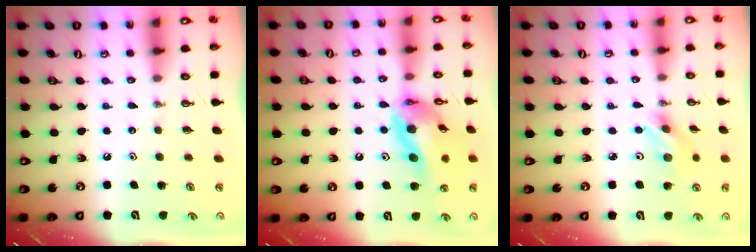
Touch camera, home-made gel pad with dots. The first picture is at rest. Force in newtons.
{"total": 16.7, "press": 16.5, "slide": 2.6}
{"total": 4.1, "press": 4.1, "slide": 0.3}